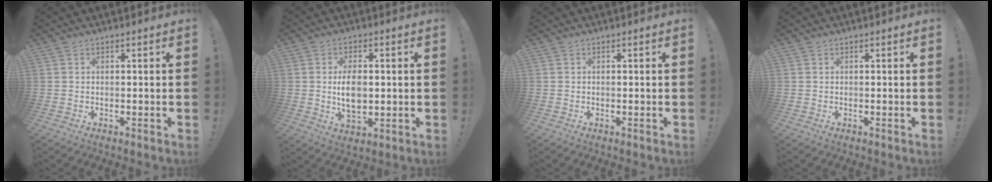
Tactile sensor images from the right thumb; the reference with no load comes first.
{"total": 8.3, "force": [0.2, 5.0, 6.7], "torque": [-0.117, -0.008, -0.002]}
{"total": 0.0}
{"total": 0.0}